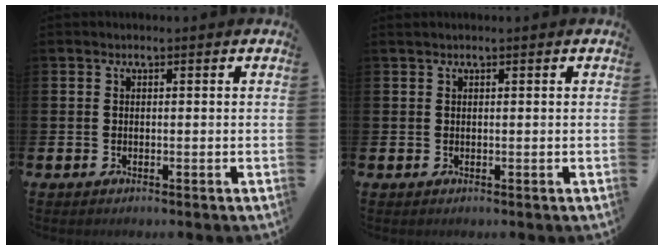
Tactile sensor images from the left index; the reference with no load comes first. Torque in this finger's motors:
{"motor_torque": [-0.01, 0.00, -0.01, 0.00]}